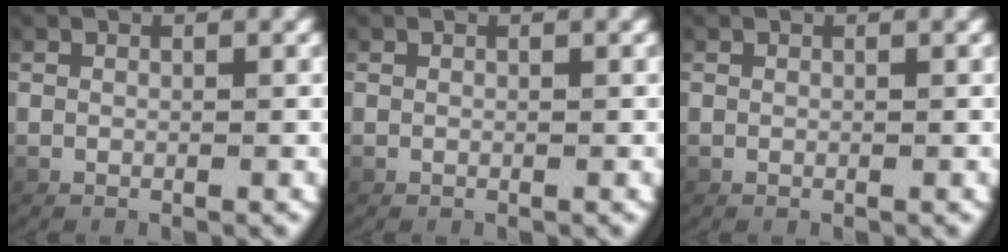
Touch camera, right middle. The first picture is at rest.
{"total": 0.0}
{"total": 0.0}